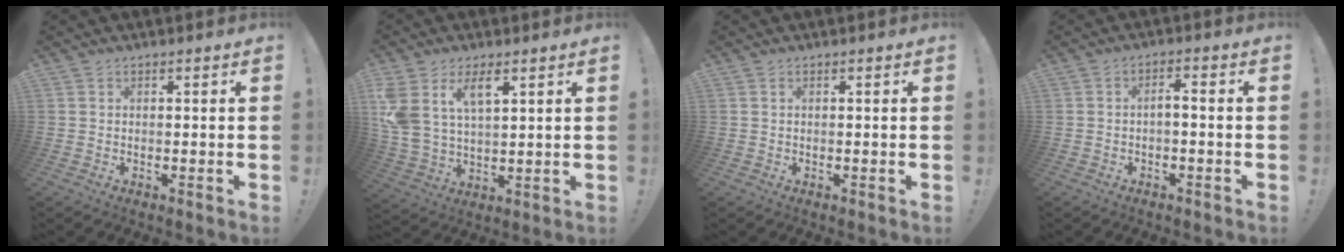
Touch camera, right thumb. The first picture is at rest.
{"total": 10.0, "force": [5.8, 5.2, 6.3], "torque": [-0.136, -0.025, 0.108]}
{"total": 0.0}
{"total": 2.5, "force": [-1.6, 0.3, 1.9], "torque": [-0.032, 0.005, -0.031]}